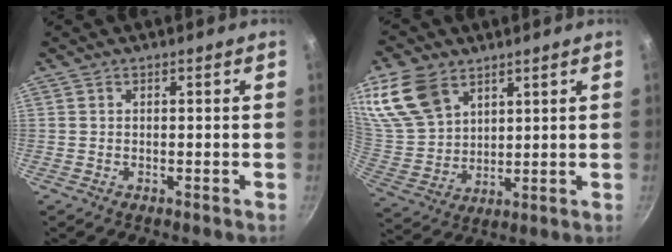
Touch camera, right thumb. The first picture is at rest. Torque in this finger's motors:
{"motor_torque": [-1.36, 1.83, 0.44, -0.23, 0.12]}